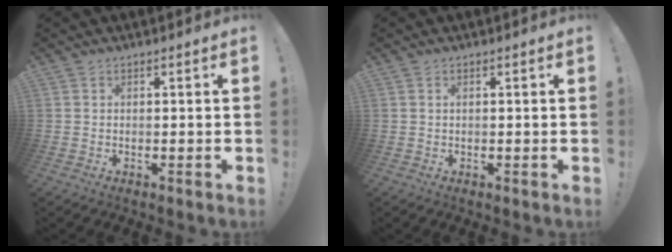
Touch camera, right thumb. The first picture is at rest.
{"total": 0.5, "force": [0.2, 0.2, 0.4], "torque": [-0.008, 0.001, 0.004]}